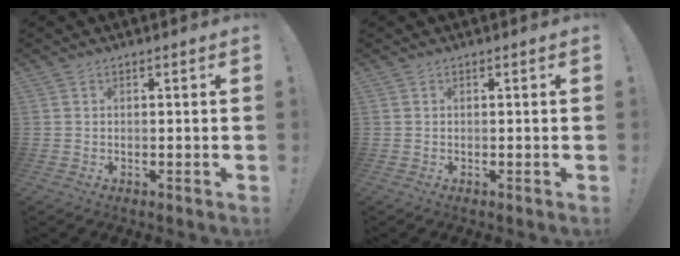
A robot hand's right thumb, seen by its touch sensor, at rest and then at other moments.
{"total": 0.0}